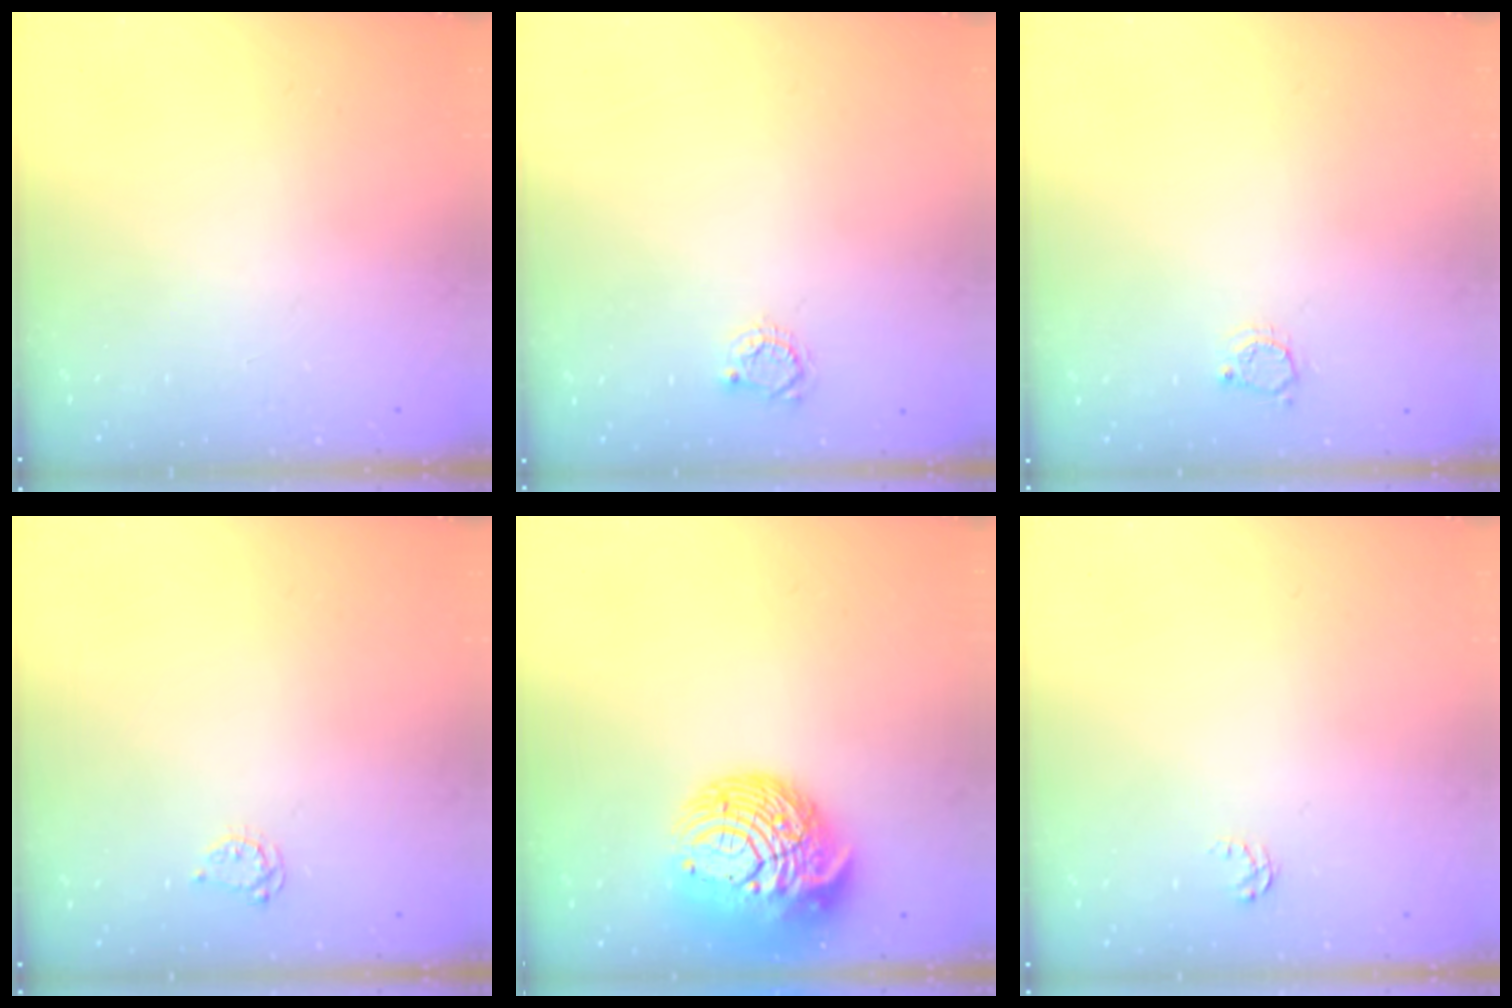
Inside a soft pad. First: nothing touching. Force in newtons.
{"total": 3.8, "press": 3.7, "slide": 0.4}
{"total": 3.4, "press": 3.4, "slide": 0.4}
{"total": 3.5, "press": 3.5, "slide": 0.5}
{"total": 16.8, "press": 16.7, "slide": 1.8}
{"total": 2.6, "press": 2.6, "slide": 0.3}